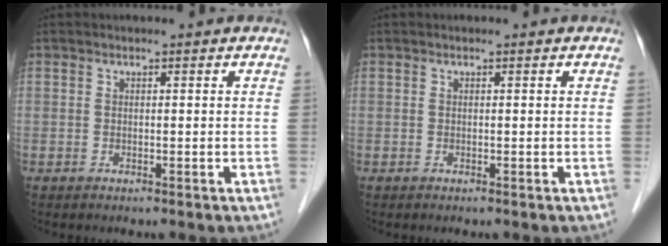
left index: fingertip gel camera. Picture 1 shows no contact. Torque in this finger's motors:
{"motor_torque": [0.00, 0.00, 0.00, 0.00]}